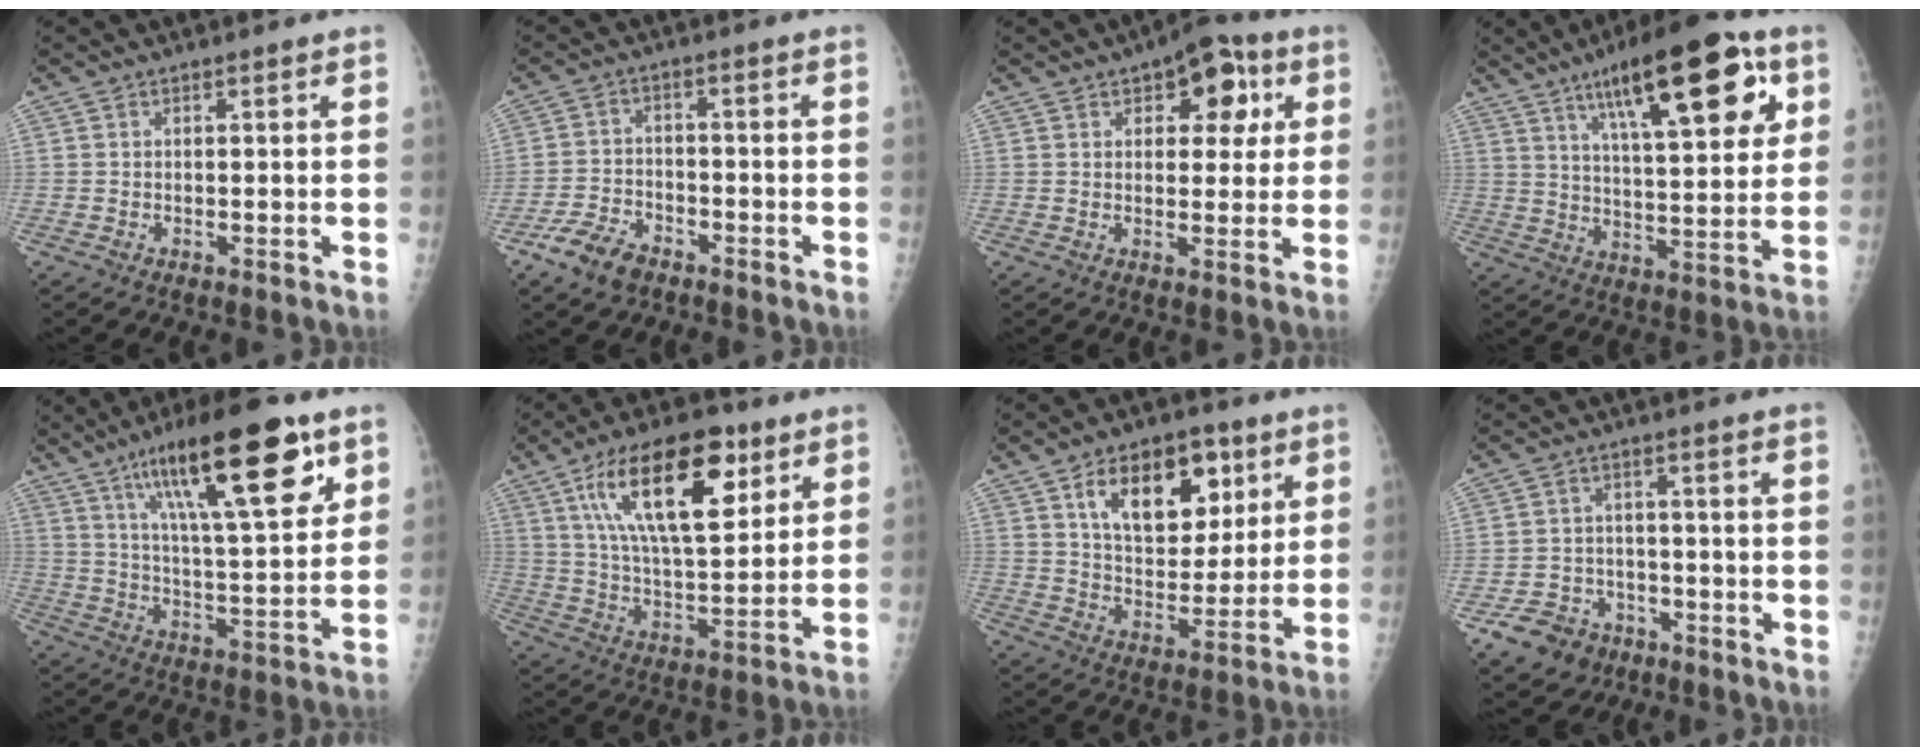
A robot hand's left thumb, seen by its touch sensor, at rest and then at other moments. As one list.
[{"total": 7.2, "force": [-4.9, 4.0, 3.5], "torque": [-0.065, 0.019, -0.092]}, {"total": 10.5, "force": [4.1, 5.9, 7.6], "torque": [-0.049, 0.000, 0.046]}, {"total": 20.6, "force": [9.9, 6.6, 16.9], "torque": [-0.222, -0.026, 0.152]}, {"total": 22.2, "force": [11.8, 6.0, 17.8], "torque": [-0.259, -0.035, 0.193]}, {"total": 21.0, "force": [9.8, 9.2, 16.2], "torque": [-0.244, -0.031, 0.171]}, {"total": 16.5, "force": [7.4, 10.0, 10.9], "torque": [-0.119, -0.029, 0.128]}, {"total": 8.6, "force": [-5.0, 6.6, 2.3], "torque": [-0.029, 0.032, -0.077]}]